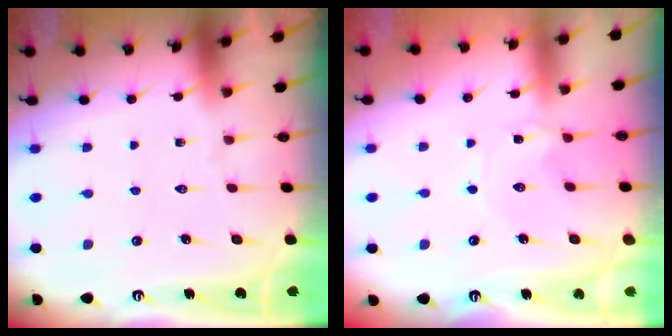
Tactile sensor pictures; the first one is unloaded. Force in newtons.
{"total": 1.1, "press": 1.1, "slide": 0.2}